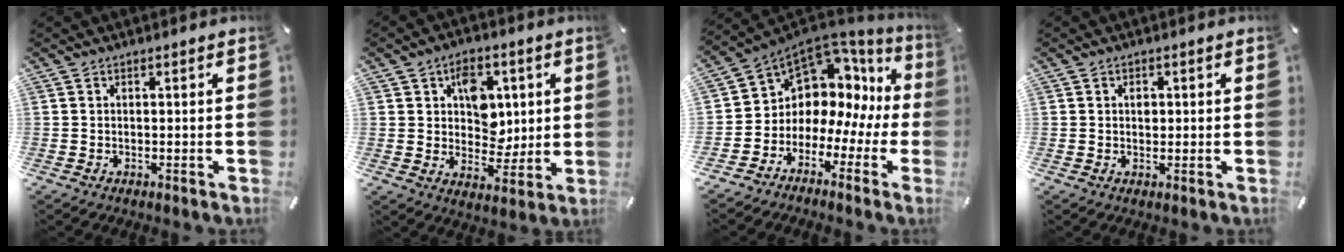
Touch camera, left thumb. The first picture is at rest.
{"total": 9.2, "force": [2.7, 7.6, 4.4], "torque": [-0.045, -0.010, 0.044]}
{"total": 8.1, "force": [3.7, 7.0, 1.7], "torque": [-0.043, -0.055, 0.079]}
{"total": 1.5, "force": [0.2, 1.2, 0.8], "torque": [-0.002, -0.001, -0.001]}